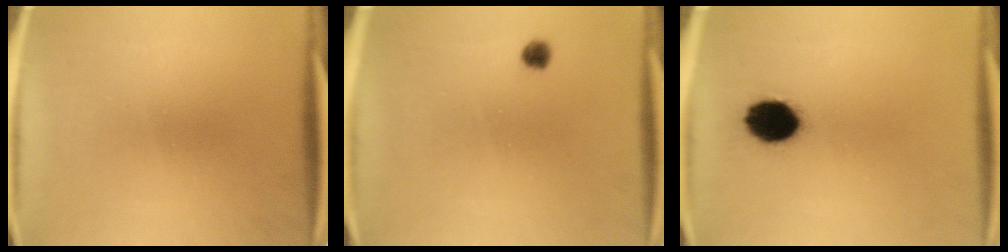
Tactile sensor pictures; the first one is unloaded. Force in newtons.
{"total": 1.8}
{"total": 10.0}